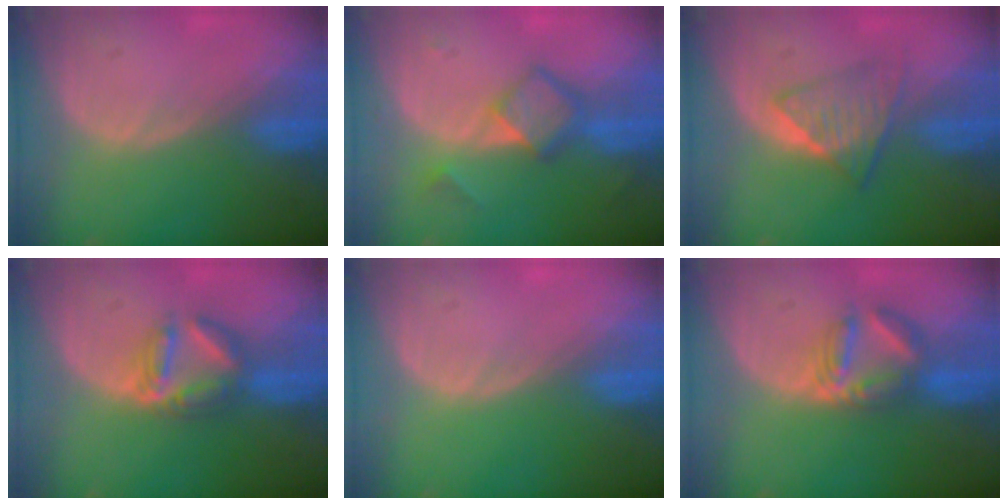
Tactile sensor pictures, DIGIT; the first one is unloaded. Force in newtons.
{"total": 6.0, "press": 5.1, "slide": 3.1}
{"total": 5.9, "press": 5.4, "slide": 2.3}
{"total": 5.9, "press": 5.8, "slide": 1.4}
{"total": 0.0}
{"total": 5.8, "press": 5.7, "slide": 1.2}